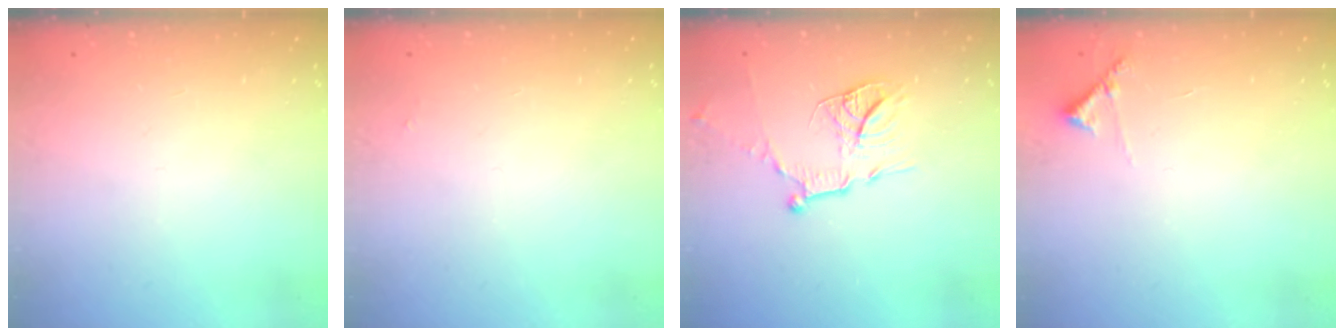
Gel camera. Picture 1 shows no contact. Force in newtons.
{"total": 1.9, "press": 1.9, "slide": 0.3}
{"total": 14.1, "press": 14.1, "slide": 1.4}
{"total": 5.7, "press": 5.7, "slide": 0.3}